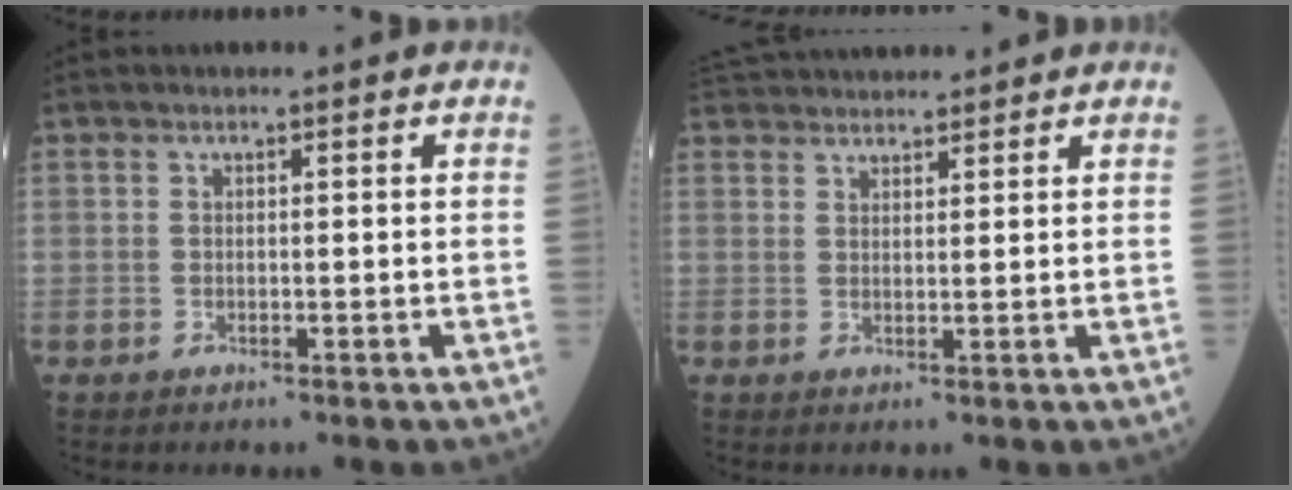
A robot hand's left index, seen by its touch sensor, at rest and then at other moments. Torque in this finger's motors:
{"motor_torque": [0.11, -0.57, 0.19, 0.14]}